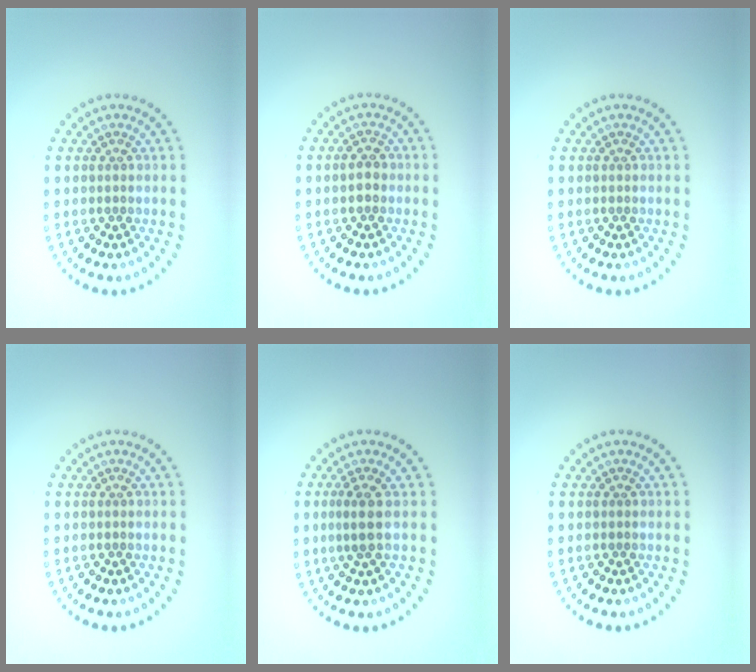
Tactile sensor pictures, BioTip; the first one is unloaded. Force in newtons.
{"total": 1.3, "press": 1.3, "slide": 0.1}
{"total": 0.0}
{"total": 0.0}
{"total": 2.0, "press": 1.5, "slide": 1.2}
{"total": 0.0}